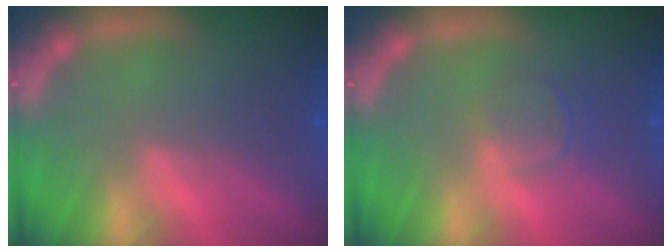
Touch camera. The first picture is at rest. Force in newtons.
{"total": 1.9}